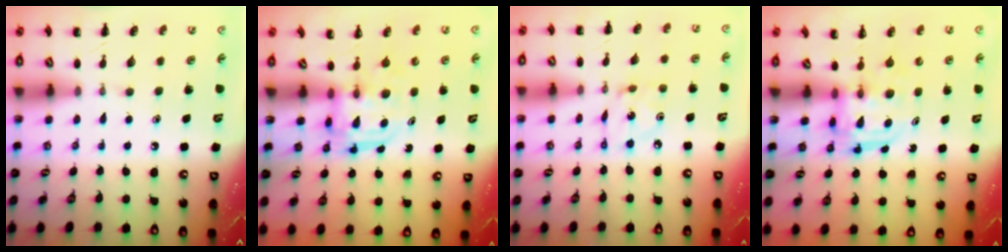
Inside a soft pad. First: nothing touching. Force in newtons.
{"total": 3.2, "press": 3.2, "slide": 0.2}
{"total": 2.4, "press": 2.4, "slide": 0.4}
{"total": 3.2, "press": 3.2, "slide": 0.2}